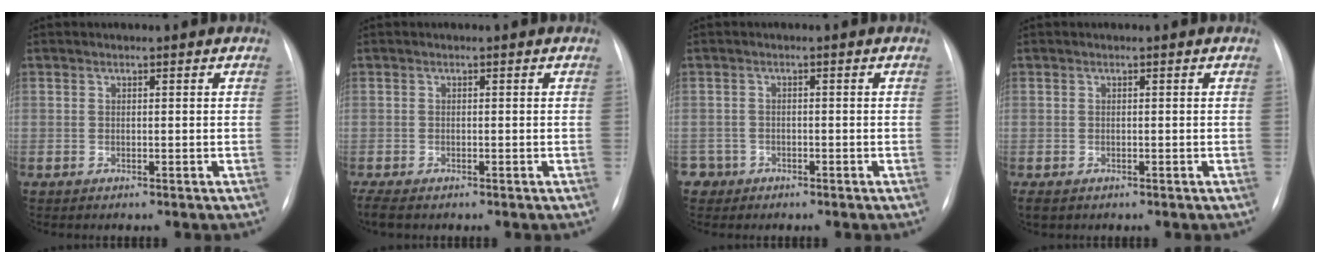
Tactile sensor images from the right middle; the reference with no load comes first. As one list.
[{"total": 3.5, "force": [-2.6, 1.2, 1.9], "torque": [-0.041, -0.012, -0.040]}, {"total": 2.4, "force": [-1.5, 1.8, -0.6], "torque": [0.009, 0.009, -0.030]}, {"total": 2.2, "force": [-1.4, 1.3, 1.0], "torque": [-0.020, -0.004, -0.018]}]